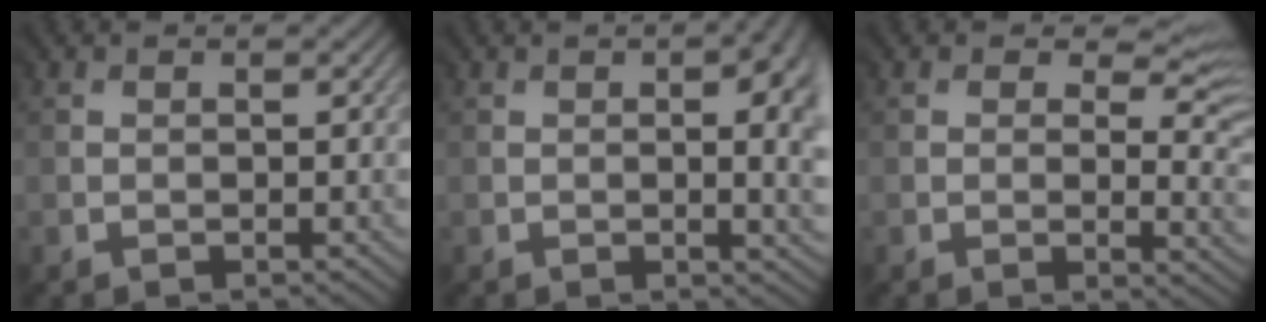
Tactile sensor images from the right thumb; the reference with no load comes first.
{"total": 7.3, "force": [0.2, 2.6, 6.8], "torque": [-0.073, 0.003, 0.003]}
{"total": 6.7, "force": [2.6, 3.5, 5.2], "torque": [-0.076, -0.009, 0.042]}